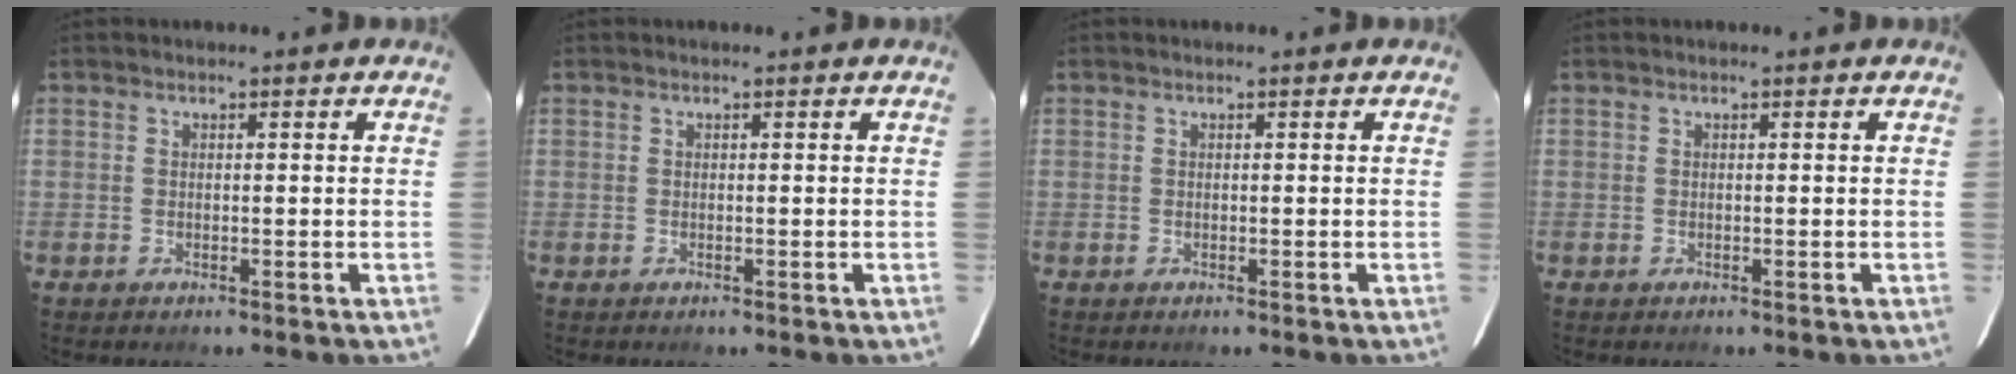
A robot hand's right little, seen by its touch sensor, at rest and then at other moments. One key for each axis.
{"total": 0.0}
{"total": 0.0}
{"total": 0.0}